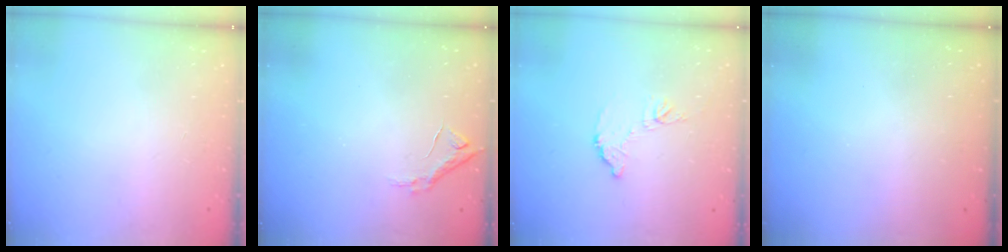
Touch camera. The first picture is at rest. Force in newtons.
{"total": 7.4, "press": 7.4, "slide": 0.5}
{"total": 7.4, "press": 7.4, "slide": 0.4}
{"total": 2.9, "press": 2.9, "slide": 0.3}